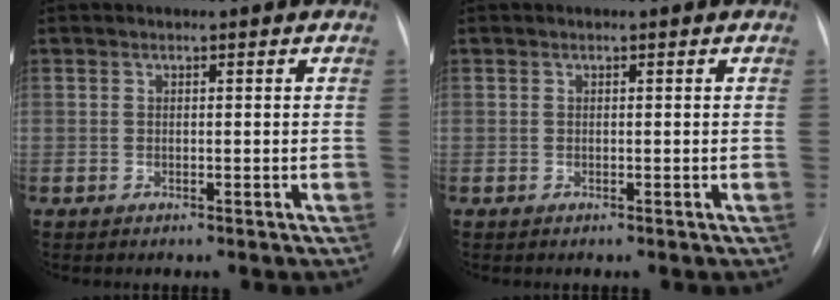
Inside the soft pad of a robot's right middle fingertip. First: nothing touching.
{"total": 0.0}